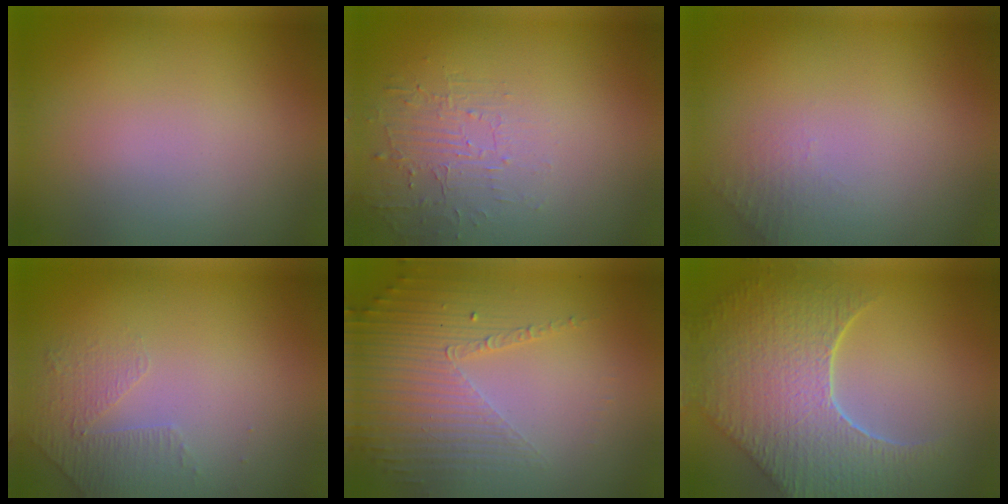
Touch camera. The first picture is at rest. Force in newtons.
{"total": 1.8, "press": 0.7, "slide": 1.7}
{"total": 0.5, "press": 0.4, "slide": 0.4}
{"total": 1.4, "press": 0.9, "slide": 1.1}
{"total": 4.8, "press": 3.2, "slide": 3.5}
{"total": 8.4, "press": 6.1, "slide": 5.9}